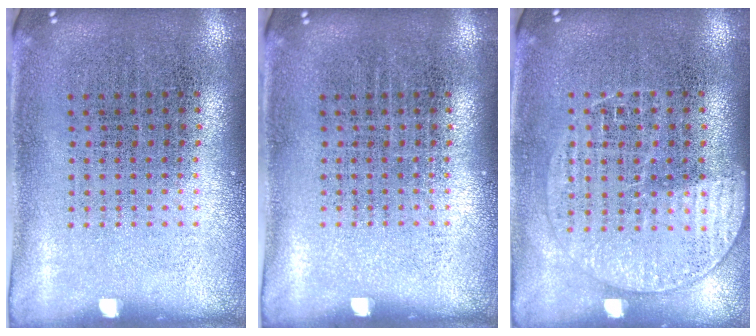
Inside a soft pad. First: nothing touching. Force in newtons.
{"total": 0.0}
{"total": 1.4, "press": 1.3, "slide": 0.5}